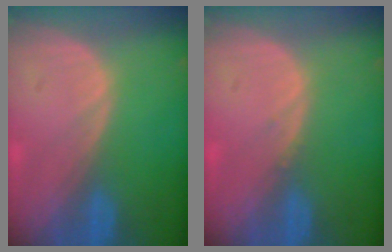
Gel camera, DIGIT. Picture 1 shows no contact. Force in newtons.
{"total": 0.5, "press": 0.5, "slide": 0.2}